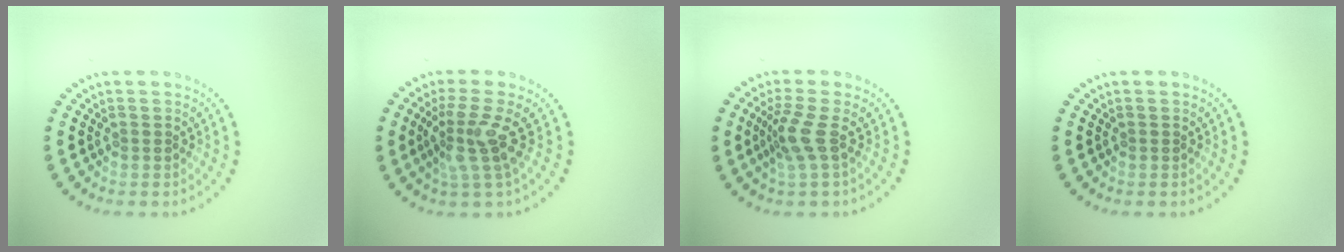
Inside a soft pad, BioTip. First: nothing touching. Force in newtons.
{"total": 3.4, "press": 2.6, "slide": 2.2}
{"total": 2.5, "press": 1.9, "slide": 1.7}
{"total": 0.0}